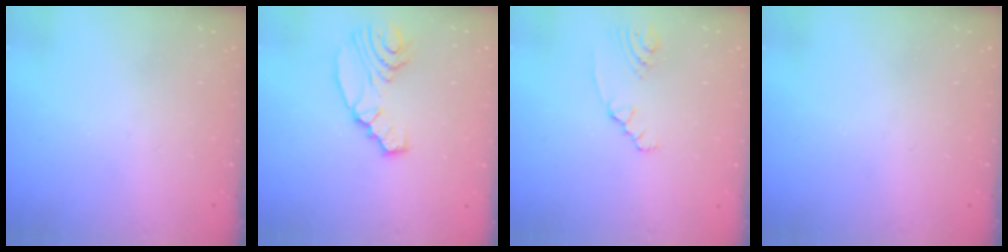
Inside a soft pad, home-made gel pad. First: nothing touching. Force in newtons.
{"total": 11.1, "press": 10.2, "slide": 4.3}
{"total": 2.5, "press": 2.3, "slide": 1.1}
{"total": 0.0}